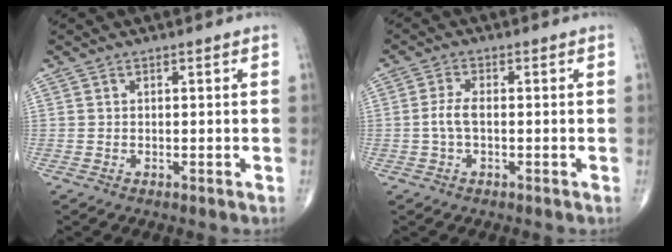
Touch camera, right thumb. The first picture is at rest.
{"total": 3.3, "force": [-0.5, 1.5, 2.9], "torque": [-0.068, 0.008, -0.013]}